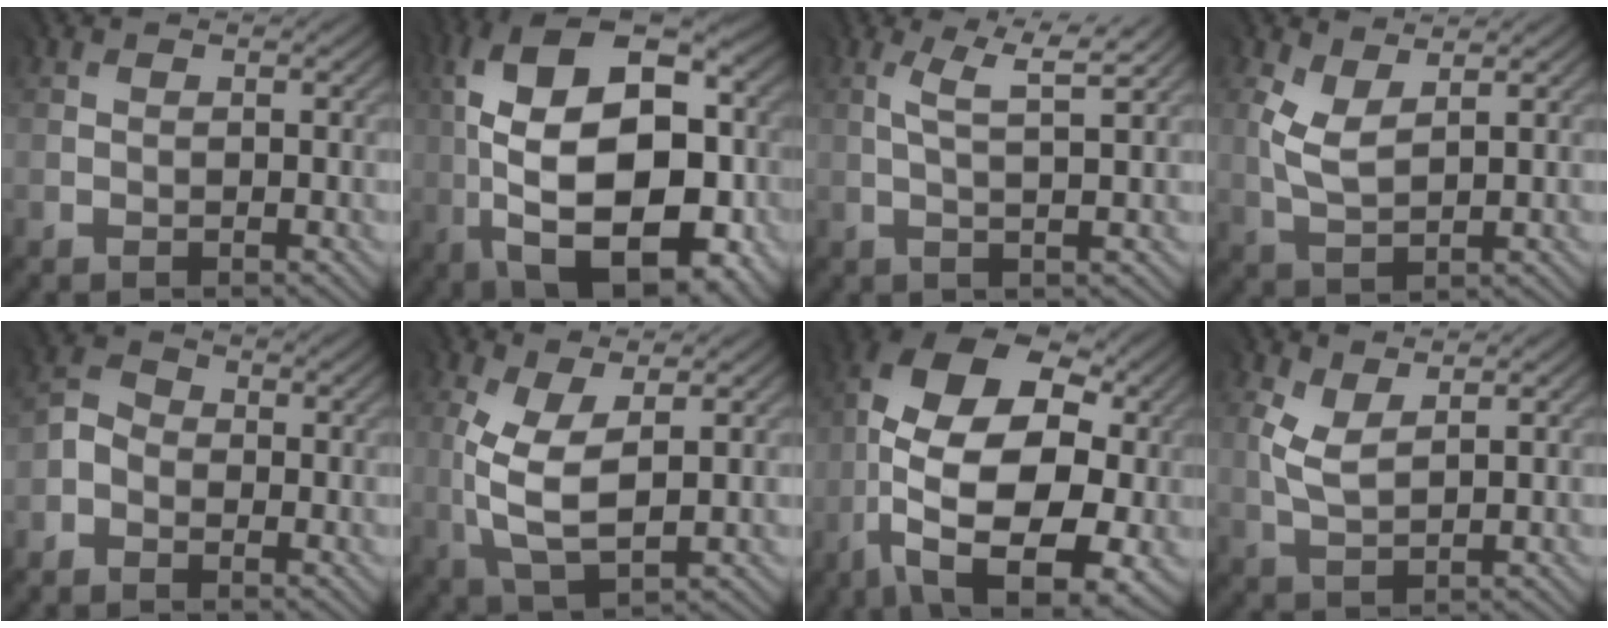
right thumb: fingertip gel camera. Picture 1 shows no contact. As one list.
[{"total": 18.9, "force": [-2.1, 9.6, 16.1], "torque": [-0.259, 0.019, -0.036]}, {"total": 3.7, "force": [1.5, 0.0, 3.4], "torque": [-0.063, 0.005, 0.032]}, {"total": 3.6, "force": [1.7, 1.4, 2.8], "torque": [-0.079, -0.003, 0.042]}, {"total": 2.4, "force": [-1.7, 1.6, 0.6], "torque": [-0.013, 0.003, -0.042]}, {"total": 6.9, "force": [0.5, 2.9, 6.3], "torque": [-0.153, -0.001, 0.013]}, {"total": 18.1, "force": [-2.0, 10.3, 14.7], "torque": [-0.271, 0.001, -0.031]}, {"total": 3.0, "force": [1.6, 1.1, 2.3], "torque": [-0.068, -0.002, 0.037]}]